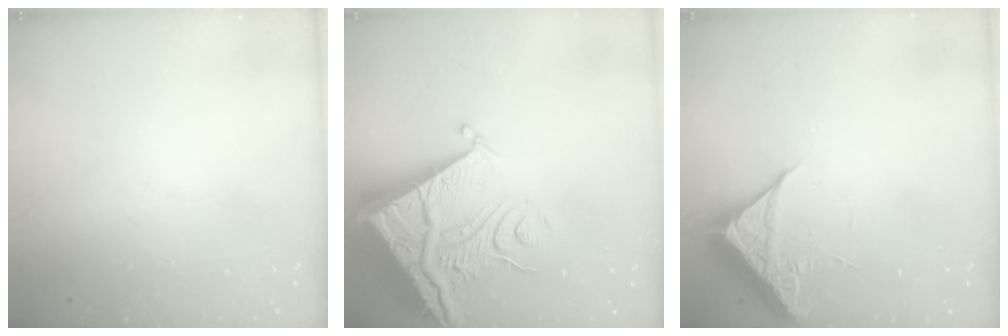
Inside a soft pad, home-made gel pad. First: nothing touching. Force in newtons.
{"total": 12.7, "press": 12.6, "slide": 1.2}
{"total": 6.4, "press": 6.4, "slide": 0.4}